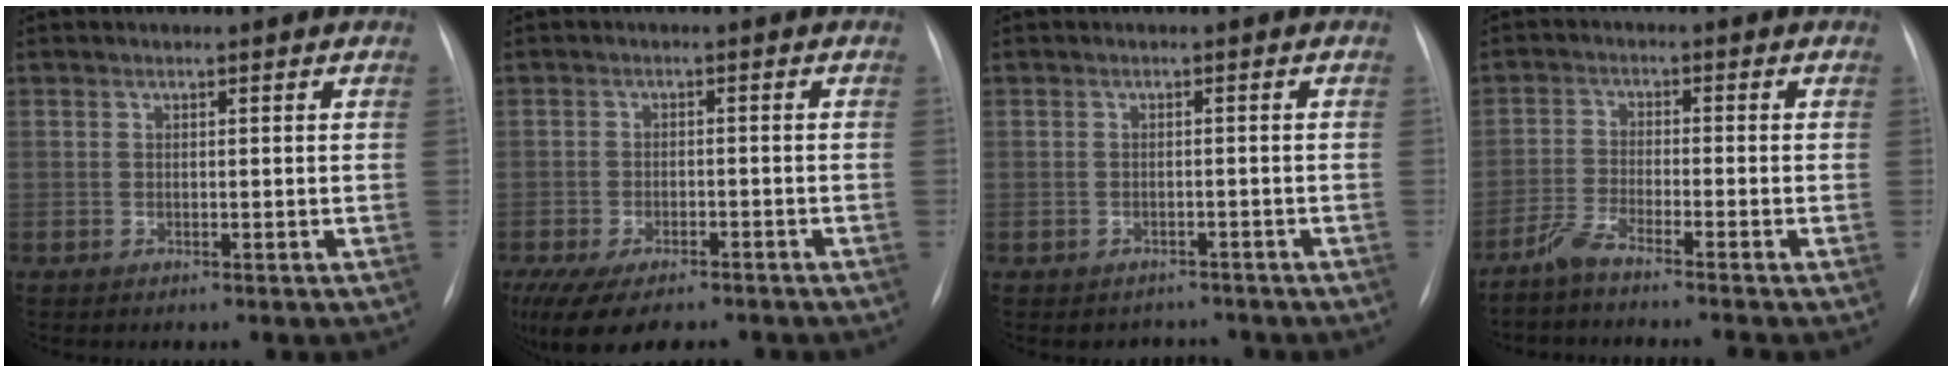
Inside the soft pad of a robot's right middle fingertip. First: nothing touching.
{"total": 11.6, "force": [-8.9, 4.4, 6.1], "torque": [-0.116, -0.007, -0.126]}
{"total": 2.5, "force": [-2.1, 1.4, -0.3], "torque": [-0.003, 0.011, -0.027]}
{"total": 4.3, "force": [-3.8, -0.7, 2.0], "torque": [-0.050, -0.015, -0.079]}